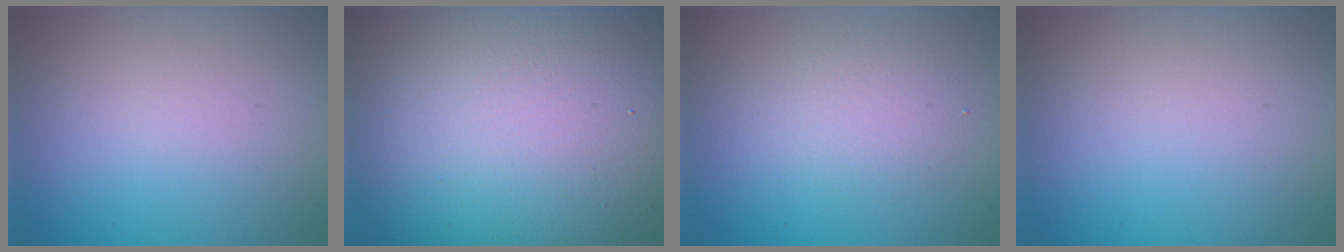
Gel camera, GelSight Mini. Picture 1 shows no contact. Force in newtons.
{"total": 19.3, "press": 19.3, "slide": 0.6}
{"total": 2.2, "press": 2.2, "slide": 0.1}
{"total": 0.0}